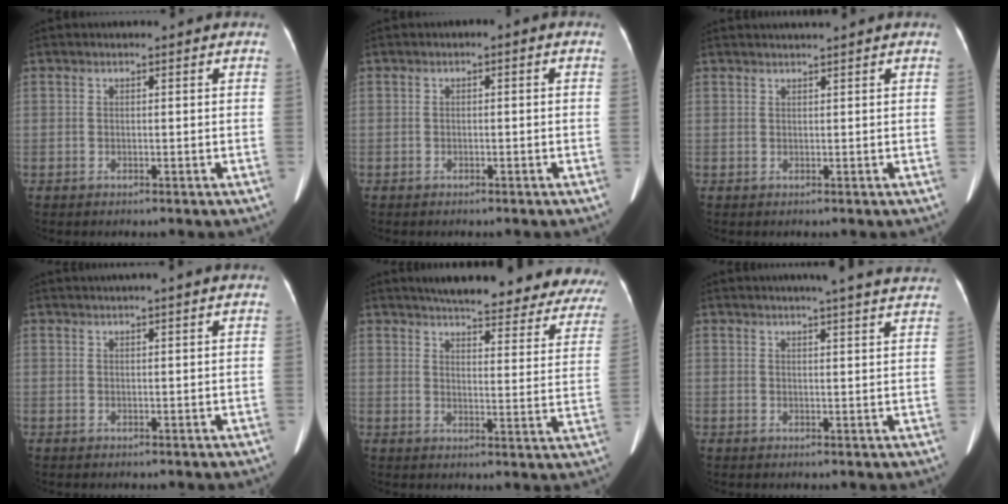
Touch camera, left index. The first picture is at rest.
{"total": 1.0, "force": [-0.6, 0.7, 0.4], "torque": [-0.003, 0.011, -0.009]}
{"total": 1.9, "force": [1.8, -0.4, 0.6], "torque": [-0.003, 0.015, 0.034]}
{"total": 4.8, "force": [4.3, -0.5, 2.1], "torque": [-0.023, 0.032, 0.056]}
{"total": 29.7, "force": [26.5, 5.9, 11.9], "torque": [-0.157, -0.066, 0.298]}
{"total": 13.6, "force": [12.3, 0.6, 5.7], "torque": [-0.074, 0.001, 0.135]}